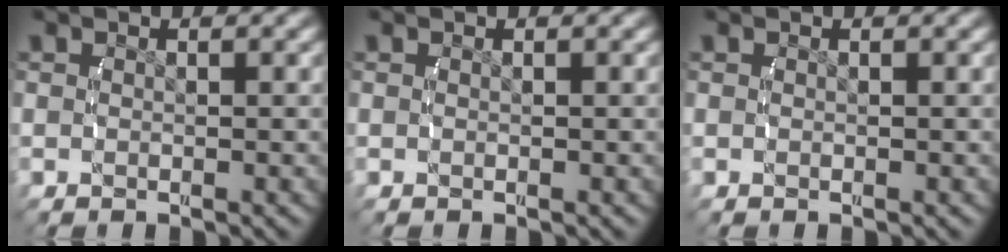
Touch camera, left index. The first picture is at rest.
{"total": 0.0}
{"total": 0.0}